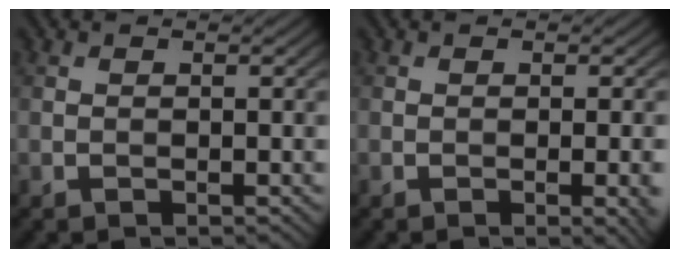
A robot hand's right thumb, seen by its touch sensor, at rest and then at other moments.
{"total": 2.6, "force": [-0.6, 0.4, 2.5], "torque": [-0.034, 0.002, -0.011]}